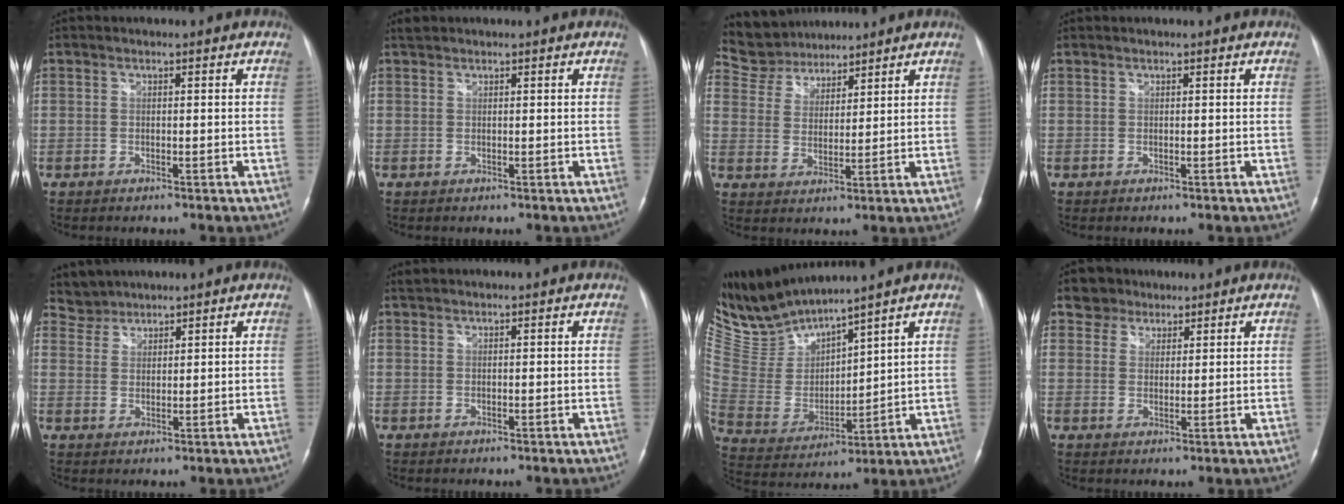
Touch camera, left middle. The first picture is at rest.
{"total": 0.8, "force": [0.8, 0.2, 0.0], "torque": [-0.010, 0.010, 0.018]}
{"total": 7.6, "force": [7.1, 2.7, 0.2], "torque": [-0.017, 0.018, 0.141]}
{"total": 0.0}
{"total": 3.2, "force": [3.0, 0.9, -0.9], "torque": [0.015, 0.009, 0.061]}
{"total": 0.5, "force": [0.5, 0.0, 0.0], "torque": [-0.008, 0.009, 0.014]}
{"total": 9.4, "force": [9.3, -0.3, 1.0], "torque": [-0.055, -0.007, 0.213]}
{"total": 3.9, "force": [2.8, 2.7, -0.2], "torque": [0.006, 0.010, 0.041]}